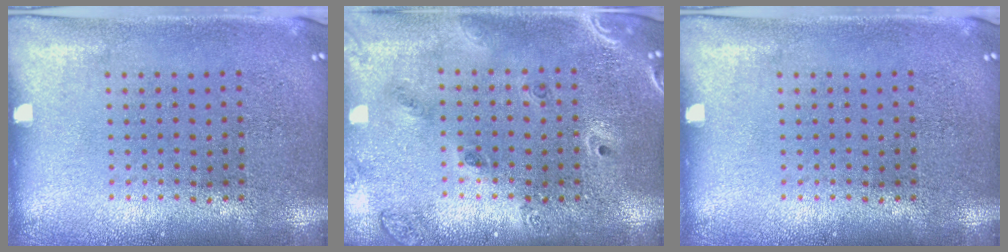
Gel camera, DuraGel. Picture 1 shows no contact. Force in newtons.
{"total": 1.5, "press": 1.3, "slide": 0.7}
{"total": 0.0}